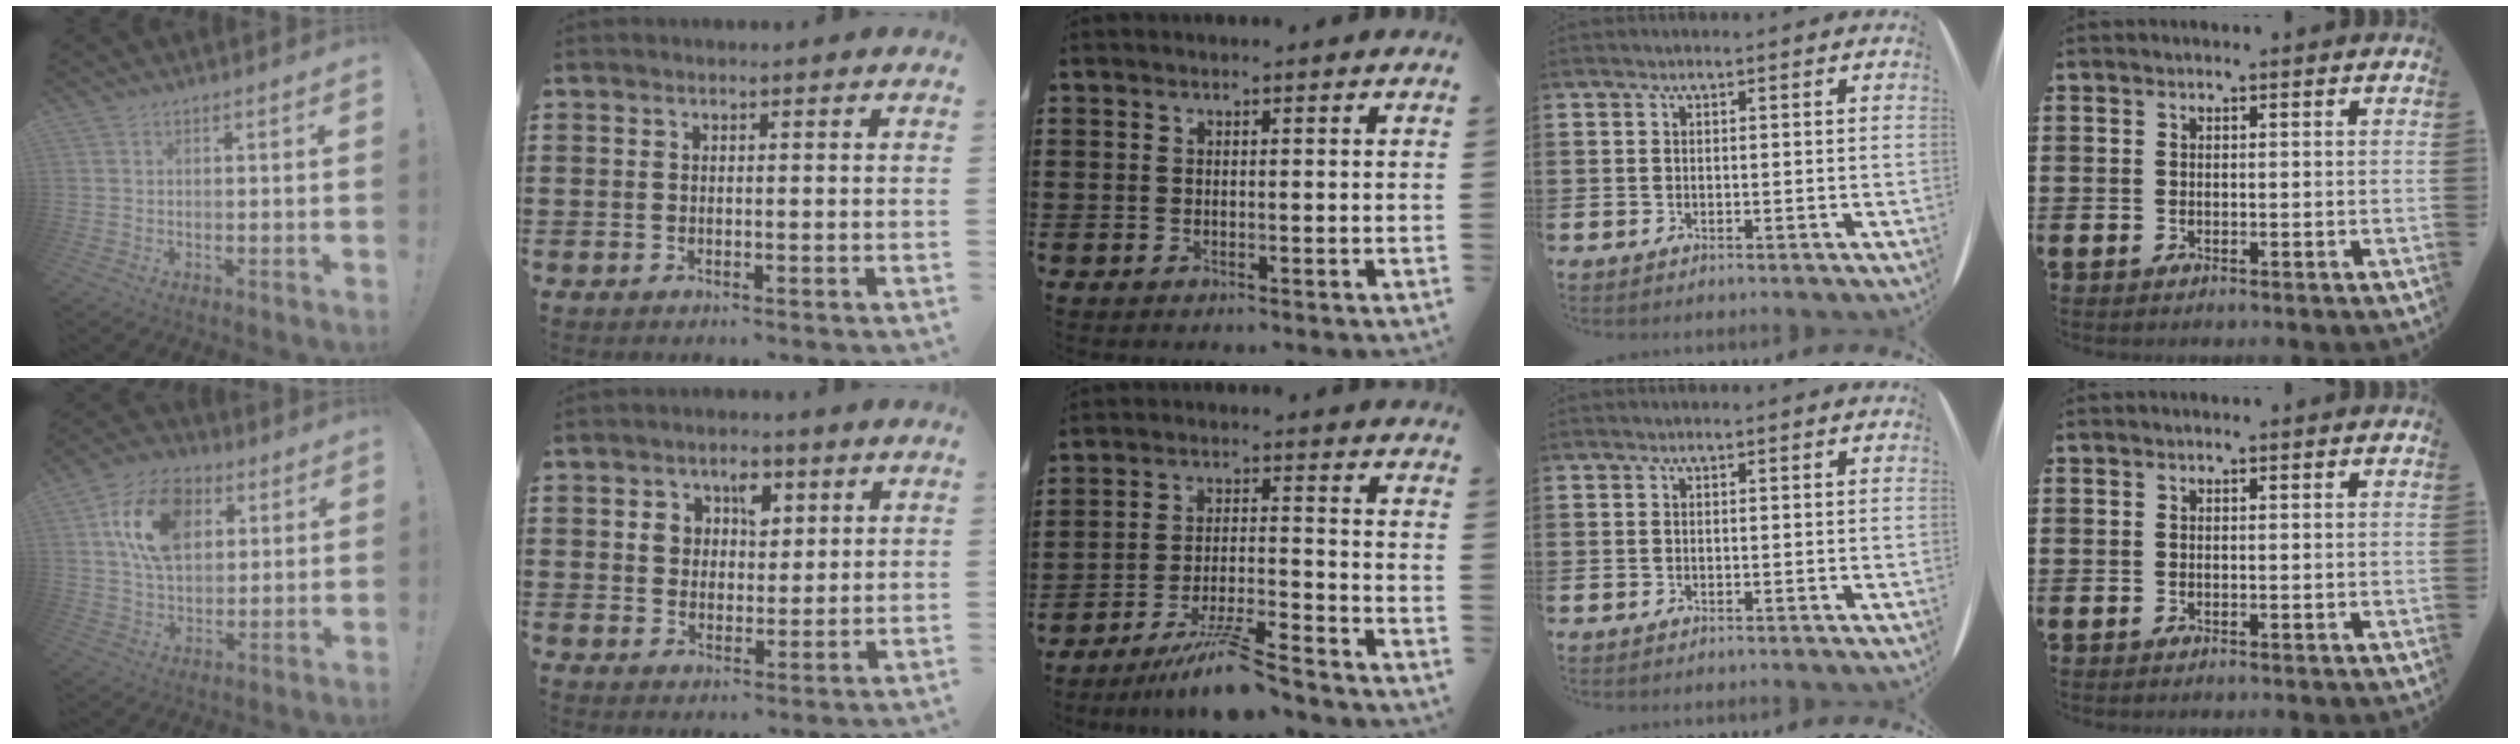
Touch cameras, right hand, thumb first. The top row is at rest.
{"thumb": {"total": 17.4, "force": [6.1, 11.9, 11.1], "torque": [-0.178, -0.008, 0.114]}, "index": {"total": 4.8, "force": [2.2, 3.6, 2.3], "torque": [-0.045, 0.010, 0.033]}, "middle": {"total": 8.3, "force": [-7.0, 0.4, 4.5], "torque": [-0.092, -0.007, -0.133]}}